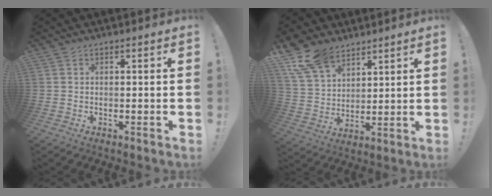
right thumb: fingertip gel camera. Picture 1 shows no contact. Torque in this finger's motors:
{"motor_torque": [0.41, 0.50, 0.80, 0.74, 0.03]}